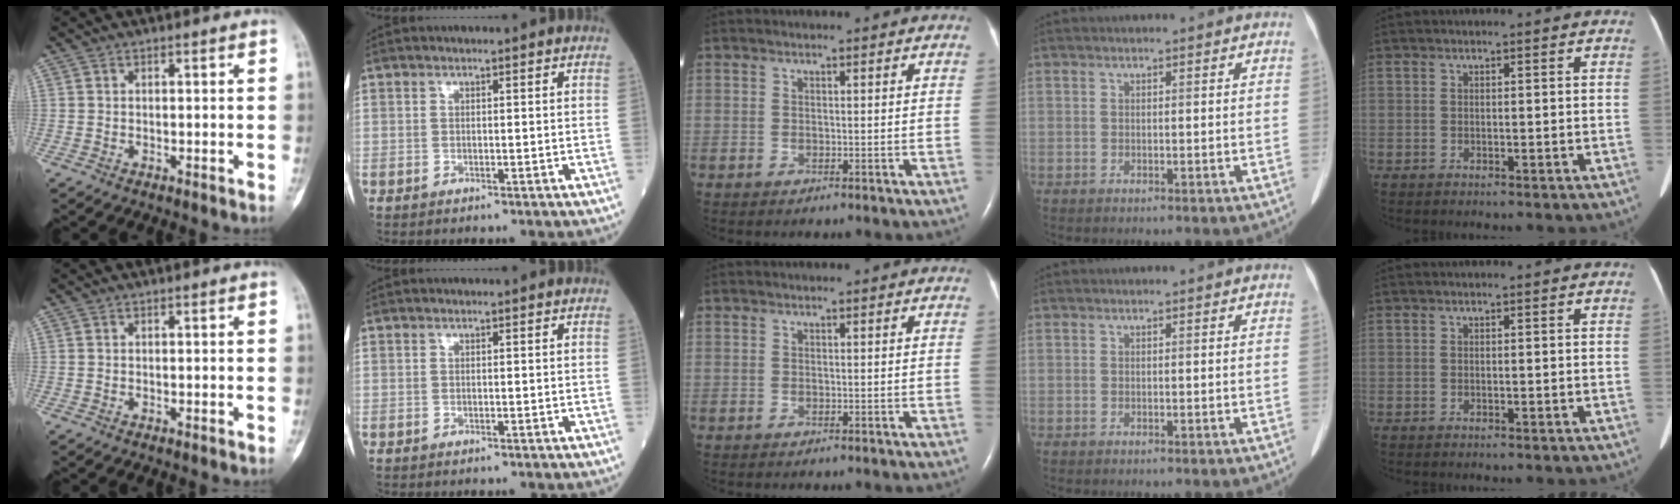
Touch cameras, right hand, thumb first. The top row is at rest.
{}